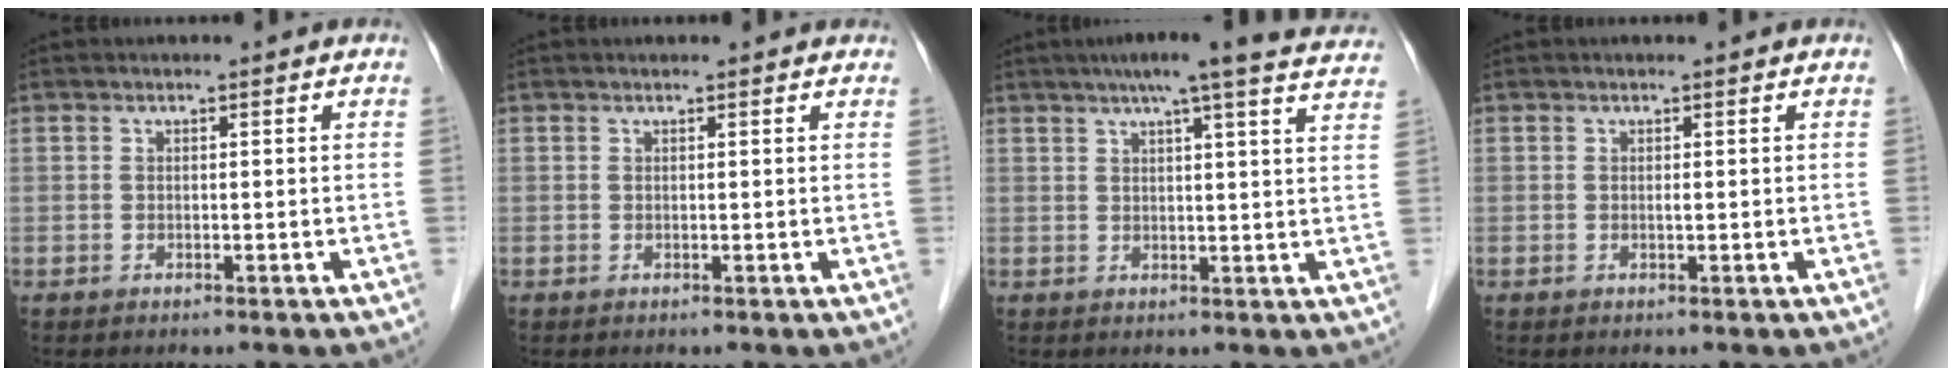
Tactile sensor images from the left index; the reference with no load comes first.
{"total": 2.7, "force": [2.4, 1.0, 0.9], "torque": [-0.001, 0.018, 0.027]}
{"total": 19.7, "force": [17.3, 0.6, 9.5], "torque": [-0.130, 0.004, 0.203]}
{"total": 0.6, "force": [0.2, 0.3, 0.4], "torque": [-0.005, -0.002, 0.002]}